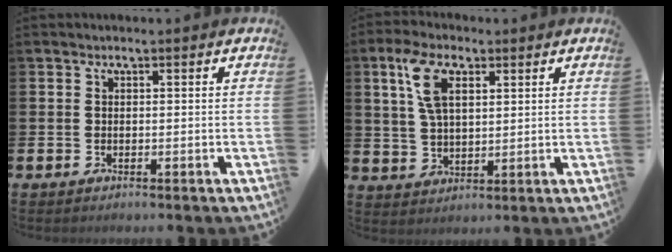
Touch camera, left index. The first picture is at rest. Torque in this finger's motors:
{"motor_torque": [1.06, 0.46, 0.34, 0.10]}